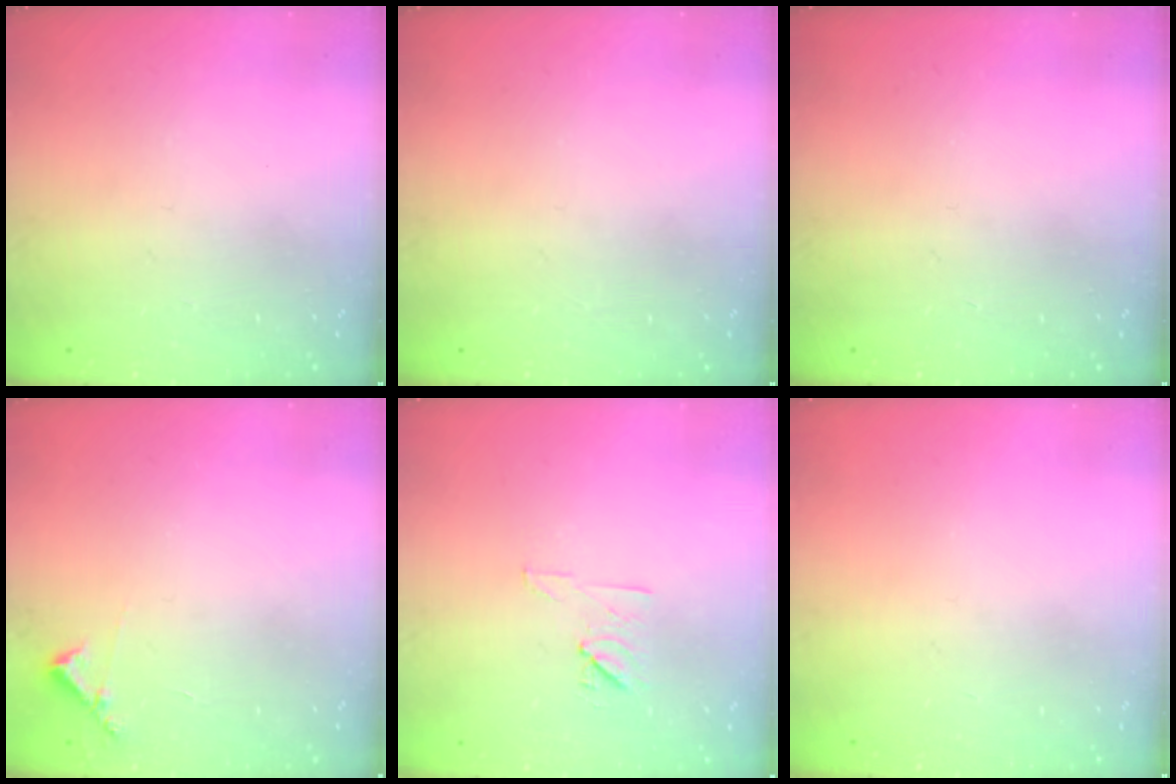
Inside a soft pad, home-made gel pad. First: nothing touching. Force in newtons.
{"total": 0.0}
{"total": 0.0}
{"total": 6.4, "press": 6.4, "slide": 0.5}
{"total": 7.3, "press": 7.2, "slide": 1.3}
{"total": 0.0}